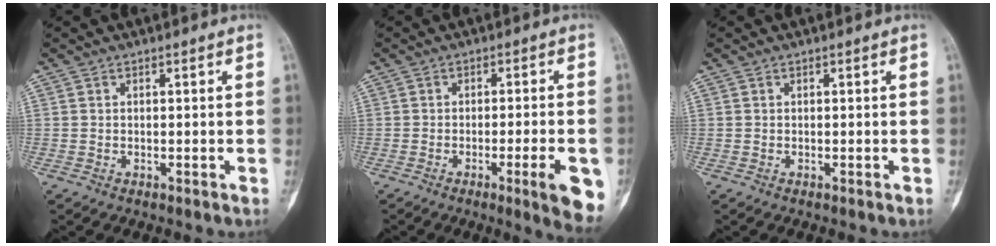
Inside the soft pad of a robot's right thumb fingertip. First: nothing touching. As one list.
[{"total": 9.0, "force": [-3.5, 1.4, 8.2], "torque": [-0.093, -0.002, -0.047]}, {"total": 0.0}]